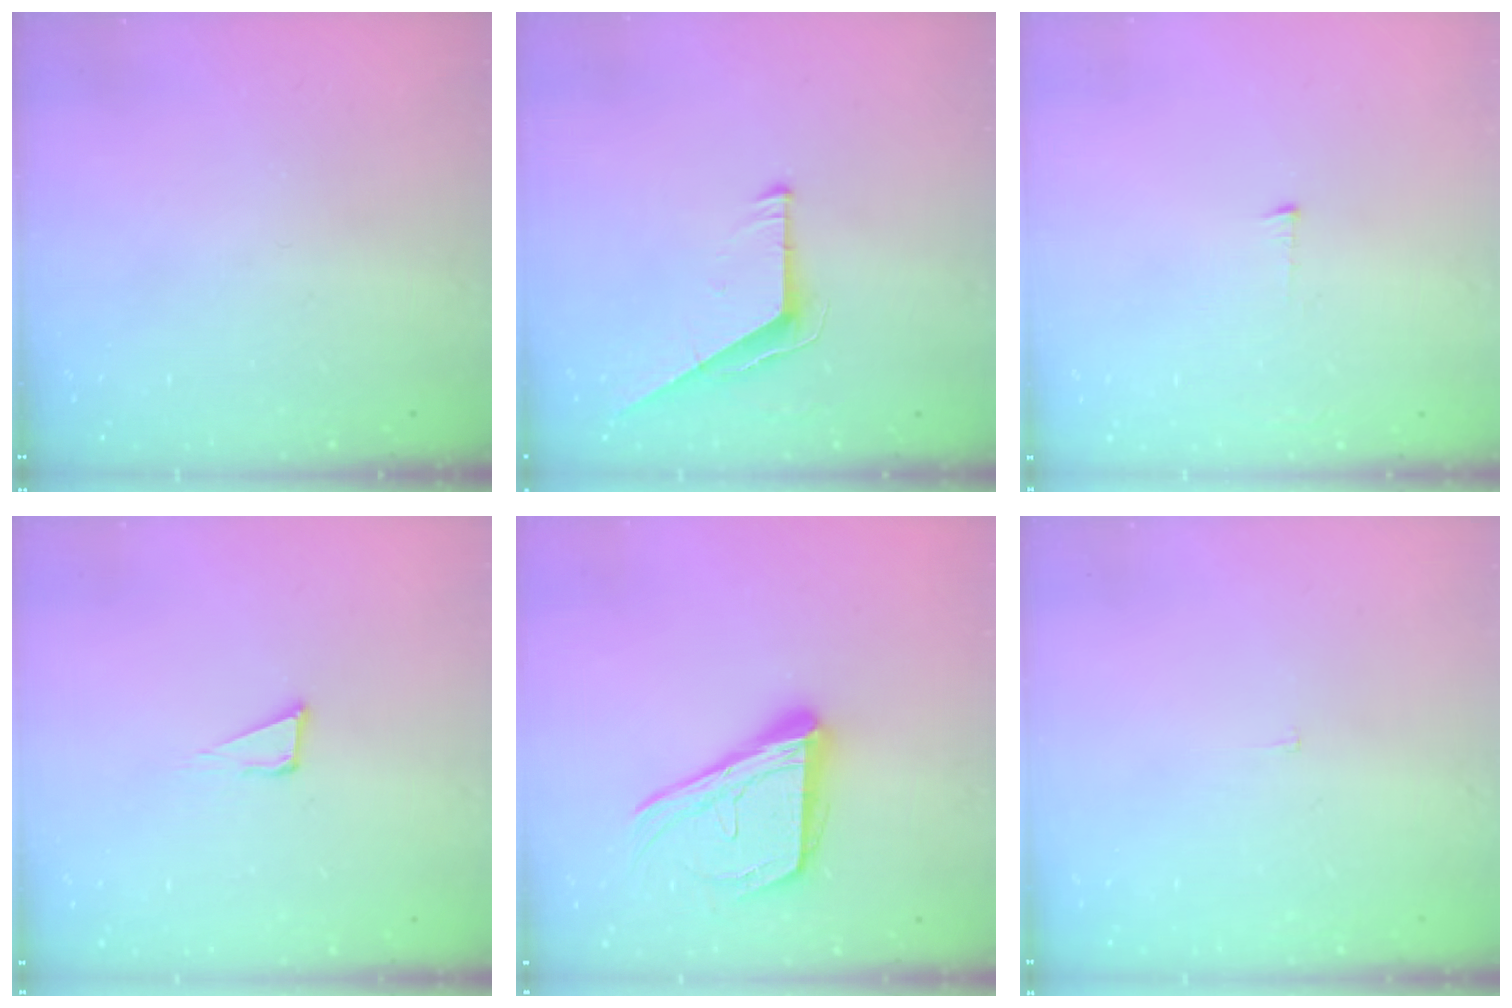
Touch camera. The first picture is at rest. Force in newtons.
{"total": 6.2, "press": 6.2, "slide": 0.5}
{"total": 3.0, "press": 3.0, "slide": 0.3}
{"total": 3.8, "press": 3.7, "slide": 0.9}
{"total": 19.8, "press": 19.7, "slide": 2.6}
{"total": 1.9, "press": 1.9, "slide": 0.1}